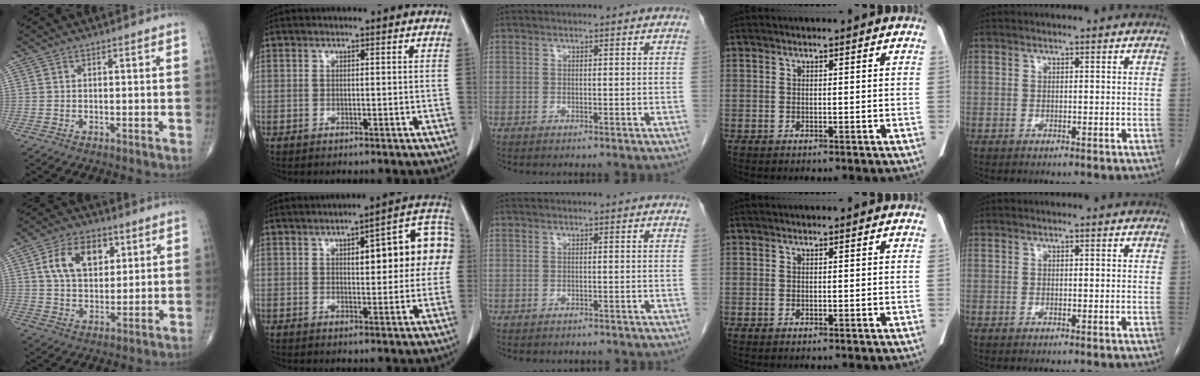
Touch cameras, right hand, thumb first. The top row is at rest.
{"thumb": {"total": 11.5, "force": [4.0, 7.4, 7.9], "torque": [-0.108, -0.007, 0.070]}, "index": {"total": 13.4, "force": [2.4, 3.9, 12.6], "torque": [-0.153, 0.040, 0.027]}, "middle": {"total": 5.1, "force": [-4.4, 1.8, 1.6], "torque": [-0.019, 0.000, -0.048]}}